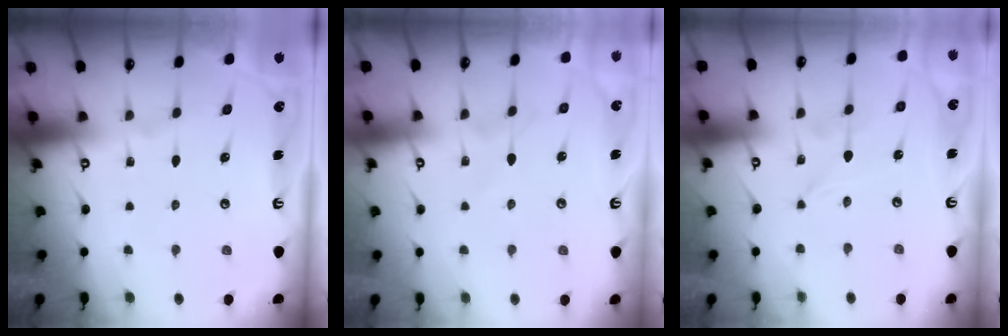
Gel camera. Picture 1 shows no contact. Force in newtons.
{"total": 4.3, "press": 4.2, "slide": 0.6}
{"total": 0.0}